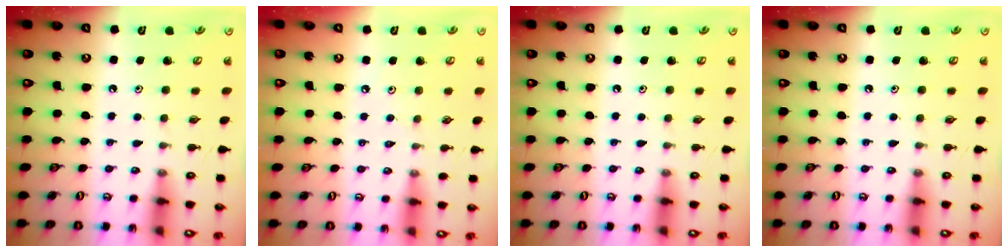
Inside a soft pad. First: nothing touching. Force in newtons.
{"total": 1.9, "press": 1.8, "slide": 0.4}
{"total": 0.0}
{"total": 0.0}